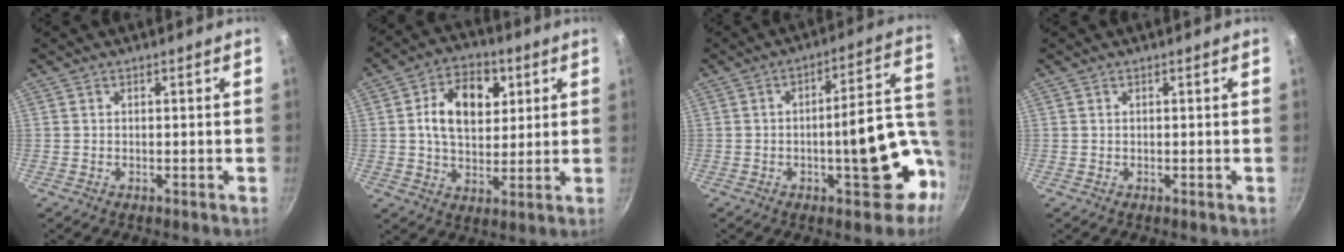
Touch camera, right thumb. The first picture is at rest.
{"total": 12.8, "force": [3.3, 8.7, 8.8], "torque": [-0.112, -0.002, 0.044]}
{"total": 16.0, "force": [-4.7, 6.3, 14.0], "torque": [-0.132, 0.052, -0.057]}
{"total": 0.0}